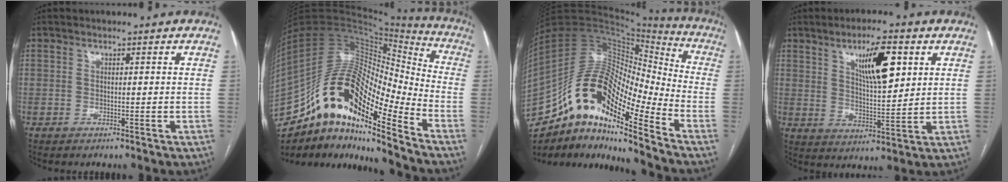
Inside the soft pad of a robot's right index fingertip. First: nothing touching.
{"total": 25.2, "force": [-15.6, 7.1, 18.5], "torque": [-0.355, 0.029, -0.270]}
{"total": 22.2, "force": [-14.3, 6.0, 15.9], "torque": [-0.312, 0.037, -0.250]}
{"total": 10.0, "force": [4.4, 2.4, 8.7], "torque": [-0.150, 0.002, 0.078]}